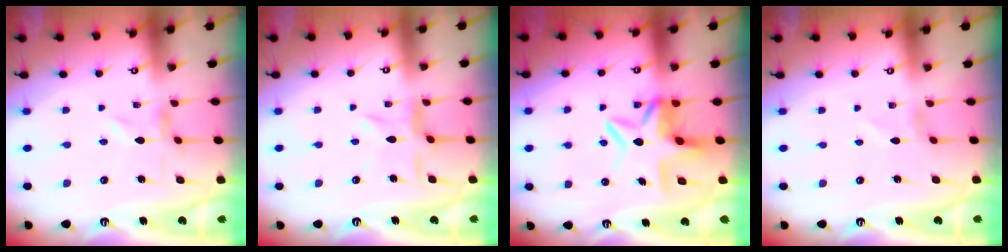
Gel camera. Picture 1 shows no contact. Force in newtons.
{"total": 5.8, "press": 5.8, "slide": 0.6}
{"total": 7.3, "press": 7.0, "slide": 2.1}
{"total": 0.0}